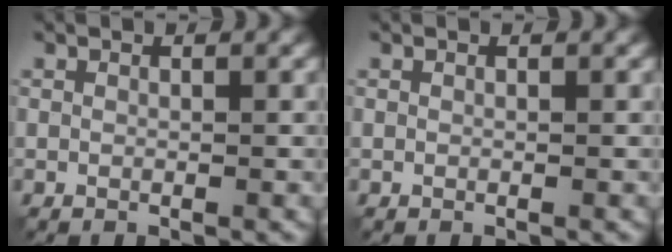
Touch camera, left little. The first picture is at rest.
{"total": 0.0}